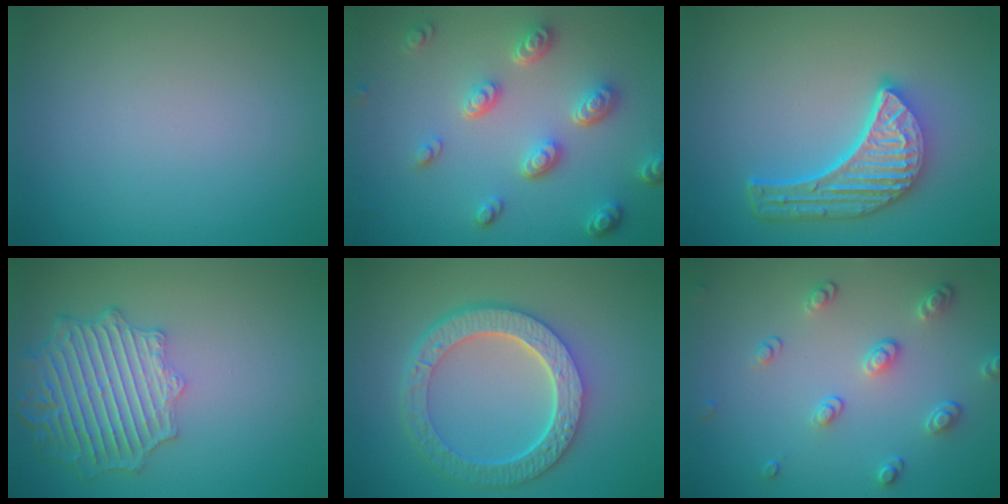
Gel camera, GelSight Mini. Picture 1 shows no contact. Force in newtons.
{"total": 4.7, "press": 3.6, "slide": 3.0}
{"total": 6.0, "press": 4.6, "slide": 3.9}
{"total": 6.2, "press": 5.0, "slide": 3.7}
{"total": 6.3, "press": 4.8, "slide": 4.0}
{"total": 2.8, "press": 2.5, "slide": 1.1}